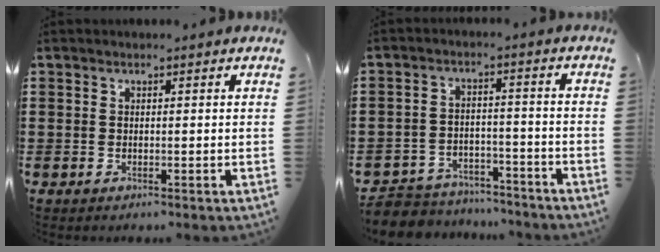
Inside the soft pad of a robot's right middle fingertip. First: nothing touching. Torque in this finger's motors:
{"motor_torque": [0.16, -0.15, 0.06, 0.01]}